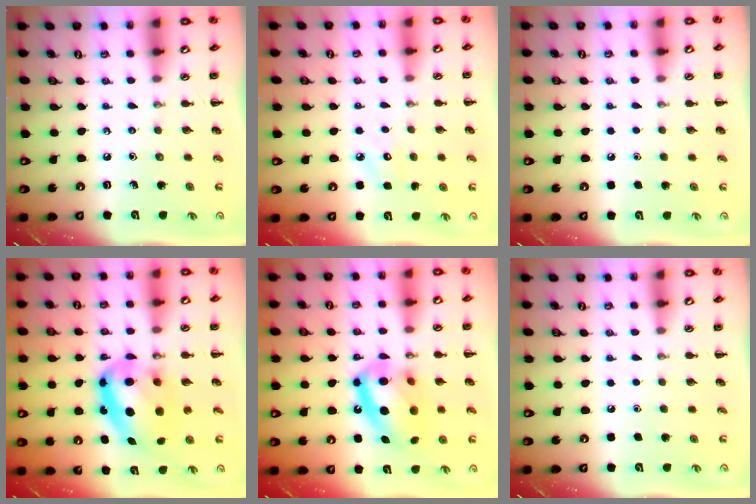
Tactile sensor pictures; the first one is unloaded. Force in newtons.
{"total": 6.0, "press": 5.9, "slide": 1.2}
{"total": 1.6, "press": 1.6, "slide": 0.1}
{"total": 13.6, "press": 13.2, "slide": 2.9}
{"total": 16.8, "press": 16.4, "slide": 3.5}
{"total": 1.6, "press": 1.6, "slide": 0.1}